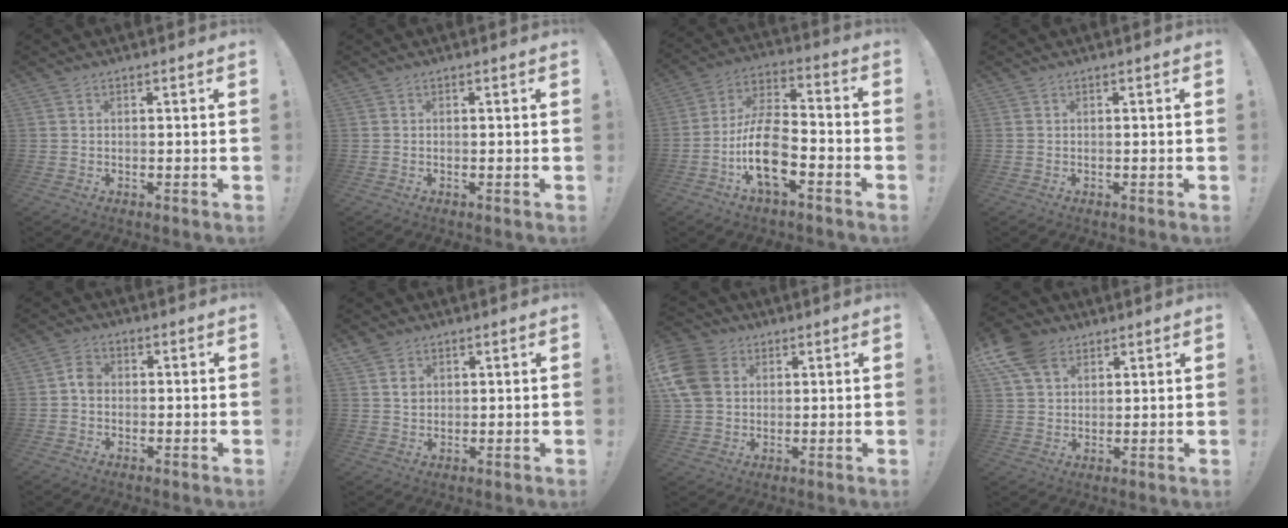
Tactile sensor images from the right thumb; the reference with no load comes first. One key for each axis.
{"total": 0.0}
{"total": 16.6, "fx": -6.7, "fy": 8.2, "fz": 12.8, "tx": -0.257, "ty": 0.034, "tz": -0.111}
{"total": 0.0}
{"total": 3.5, "fx": -0.6, "fy": 2.7, "fz": 2.2, "tx": -0.032, "ty": 0.011, "tz": -0.011}
{"total": 3.6, "fx": 1.6, "fy": 2.8, "fz": 1.6, "tx": -0.013, "ty": -0.006, "tz": 0.027}
{"total": 12.7, "fx": 3.3, "fy": 10.3, "fz": 6.6, "tx": -0.116, "ty": -0.007, "tz": 0.069}
{"total": 10.9, "fx": 5.8, "fy": 7.4, "fz": 5.6, "tx": -0.107, "ty": -0.019, "tz": 0.117}